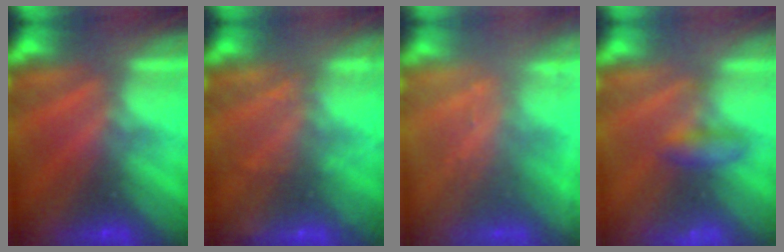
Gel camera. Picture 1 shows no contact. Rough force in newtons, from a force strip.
{"total": 2.3}
{"total": 2.4}
{"total": 2.0}